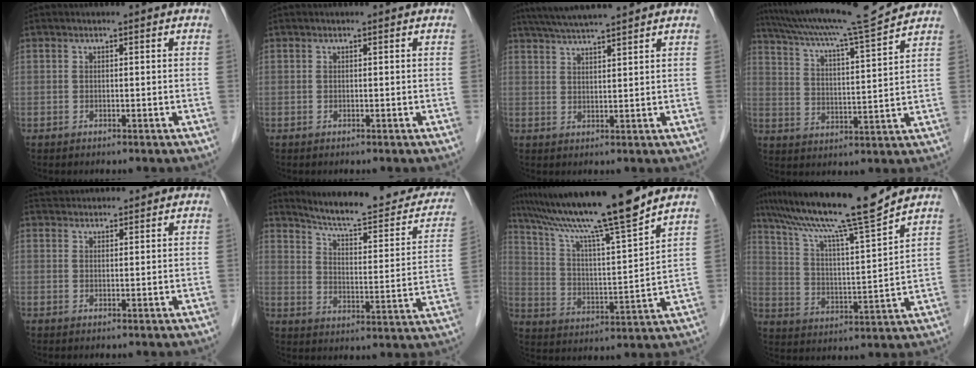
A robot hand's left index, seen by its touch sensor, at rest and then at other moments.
{"total": 0.0}
{"total": 8.4, "force": [7.4, -0.3, 4.0], "torque": [-0.070, 0.023, 0.113]}
{"total": 14.9, "force": [13.6, -1.8, 5.9], "torque": [-0.112, -0.017, 0.211]}
{"total": 5.8, "force": [5.7, 0.7, 1.0], "torque": [-0.019, 0.035, 0.086]}
{"total": 21.9, "force": [19.6, 3.4, 9.1], "torque": [-0.121, -0.047, 0.251]}
{"total": 17.2, "force": [14.1, -1.3, 9.8], "torque": [-0.171, -0.007, 0.236]}
{"total": 15.7, "force": [13.1, -1.4, 8.5], "torque": [-0.153, -0.007, 0.216]}